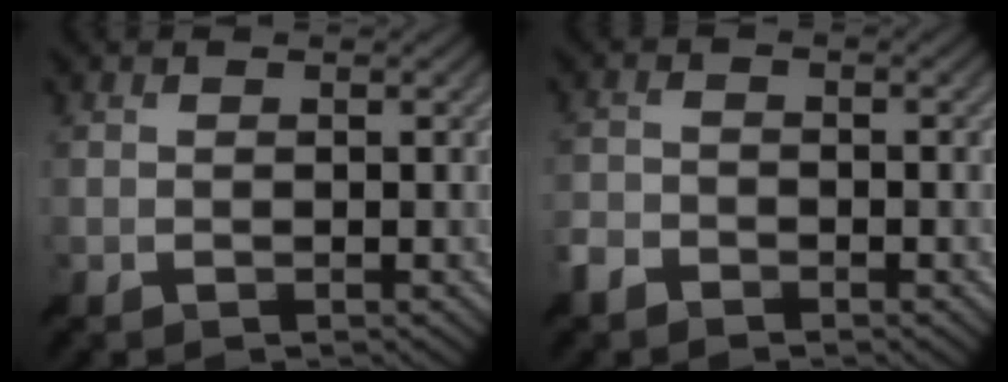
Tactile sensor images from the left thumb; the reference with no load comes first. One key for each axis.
{"total": 2.5, "fx": -2.2, "fy": 0.9, "fz": 0.9, "tx": -0.022, "ty": -0.003, "tz": -0.056}